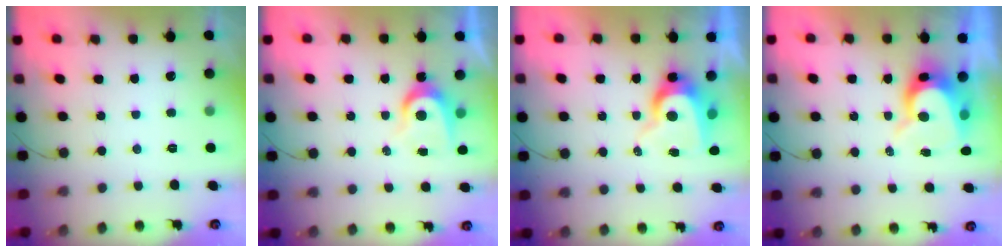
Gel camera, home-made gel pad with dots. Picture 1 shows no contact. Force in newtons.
{"total": 6.4, "press": 6.4, "slide": 0.4}
{"total": 9.0, "press": 8.9, "slide": 0.9}
{"total": 8.9, "press": 8.9, "slide": 0.7}